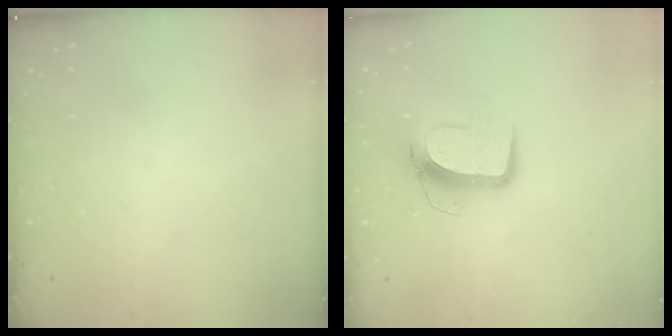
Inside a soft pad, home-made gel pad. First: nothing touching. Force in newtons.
{"total": 10.8, "press": 10.8, "slide": 0.7}